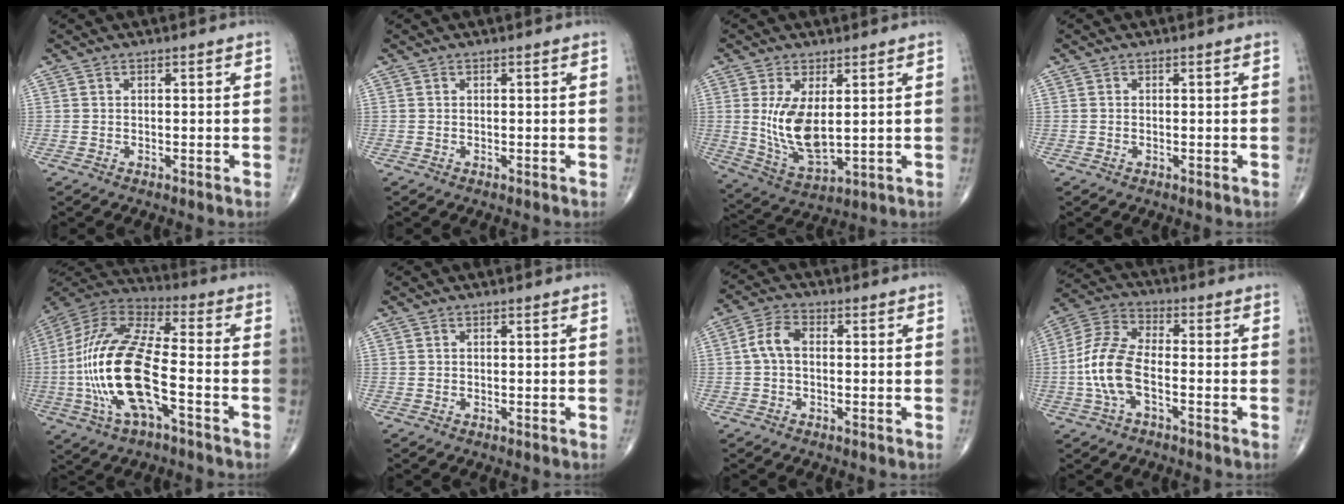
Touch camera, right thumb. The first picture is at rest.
{"total": 0.0}
{"total": 10.3, "force": [1.4, 4.7, 9.0], "torque": [-0.168, -0.025, 0.043]}
{"total": 0.0}
{"total": 21.2, "force": [-4.9, 7.5, 19.2], "torque": [-0.421, 0.028, -0.089]}
{"total": 0.0}
{"total": 4.9, "force": [-0.1, 3.0, 3.9], "torque": [-0.079, 0.017, -0.009]}
{"total": 10.7, "force": [-2.7, 5.0, 9.0], "torque": [-0.197, 0.031, -0.060]}